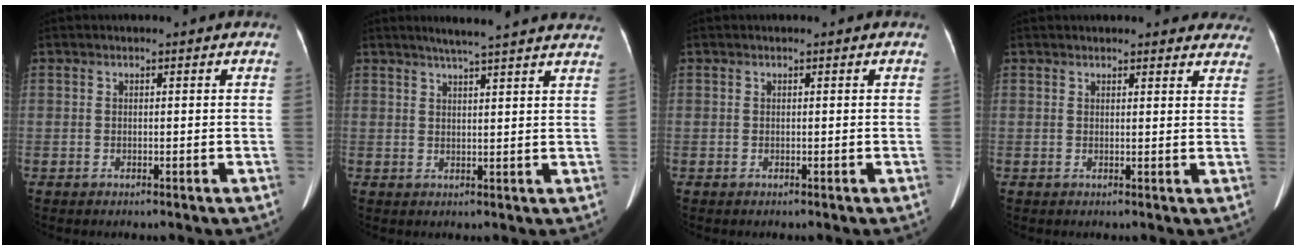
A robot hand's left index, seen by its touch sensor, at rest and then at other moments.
{"total": 13.7, "force": [12.1, 0.4, 6.3], "torque": [-0.090, 0.015, 0.143]}
{"total": 0.0}
{"total": 11.3, "force": [10.4, 2.9, 3.1], "torque": [-0.001, 0.010, 0.102]}